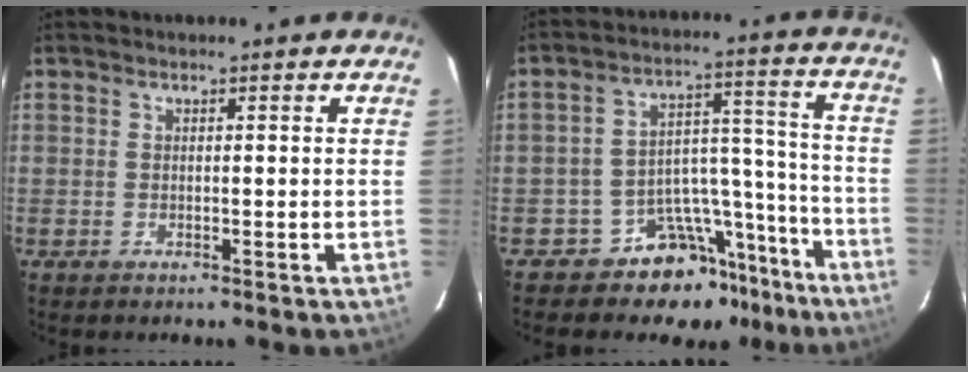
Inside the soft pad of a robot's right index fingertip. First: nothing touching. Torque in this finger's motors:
{"motor_torque": [0.92, -0.83, 0.05, -0.04]}